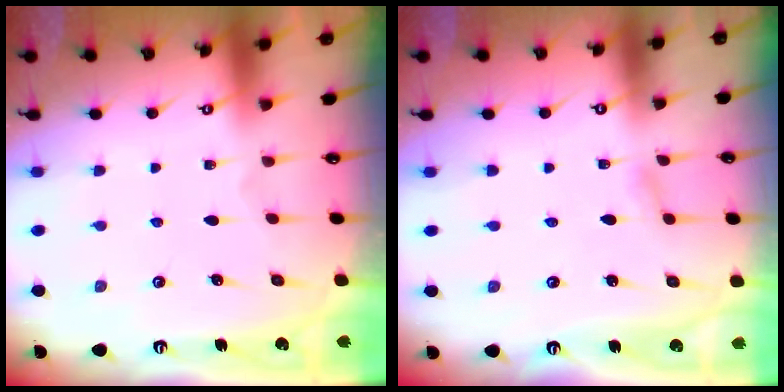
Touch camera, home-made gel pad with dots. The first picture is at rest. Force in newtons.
{"total": 1.6, "press": 1.6, "slide": 0.1}